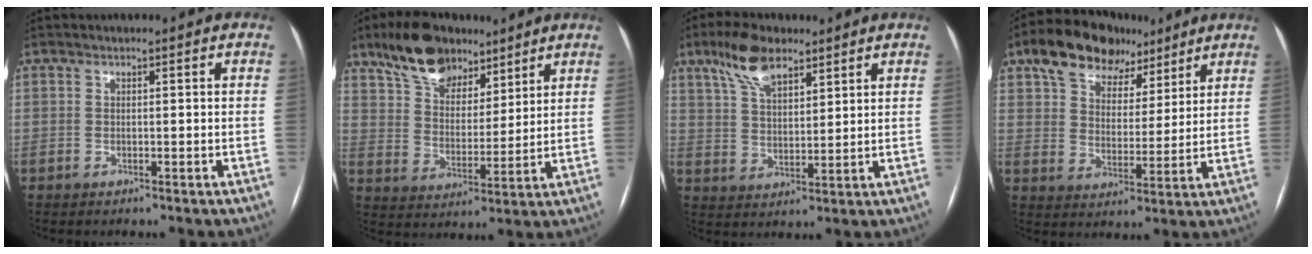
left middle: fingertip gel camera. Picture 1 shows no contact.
{"total": 11.8, "force": [8.6, 6.4, 5.1], "torque": [-0.093, 0.023, 0.153]}
{"total": 8.9, "force": [6.0, 3.4, 5.6], "torque": [-0.114, 0.018, 0.116]}
{"total": 12.6, "force": [8.4, 7.5, 5.6], "torque": [-0.086, 0.036, 0.138]}